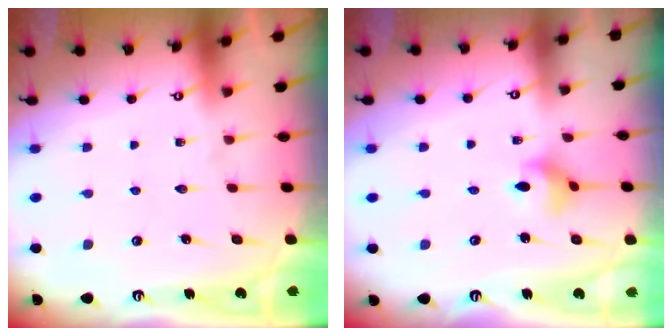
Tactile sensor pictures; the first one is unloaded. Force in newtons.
{"total": 3.5, "press": 3.4, "slide": 0.8}